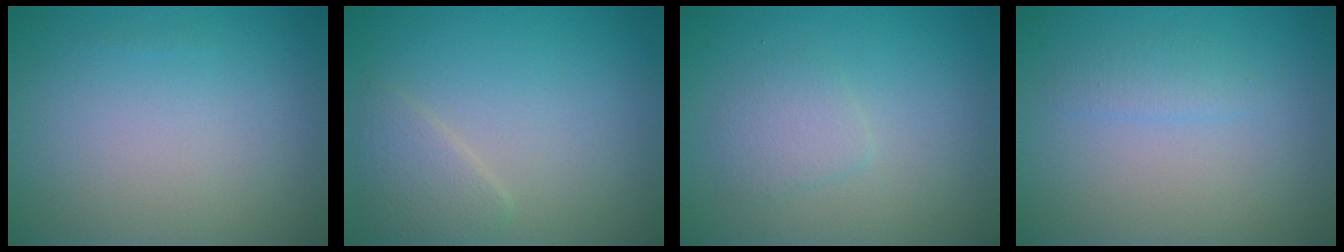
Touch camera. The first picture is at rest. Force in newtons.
{"total": 2.0, "press": 2.0, "slide": 0.1}
{"total": 1.8, "press": 1.8, "slide": 0.0}
{"total": 1.2, "press": 1.2, "slide": 0.1}